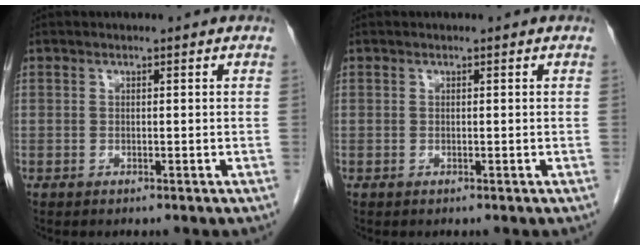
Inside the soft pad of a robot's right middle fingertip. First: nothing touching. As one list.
[{"total": 0.0}]